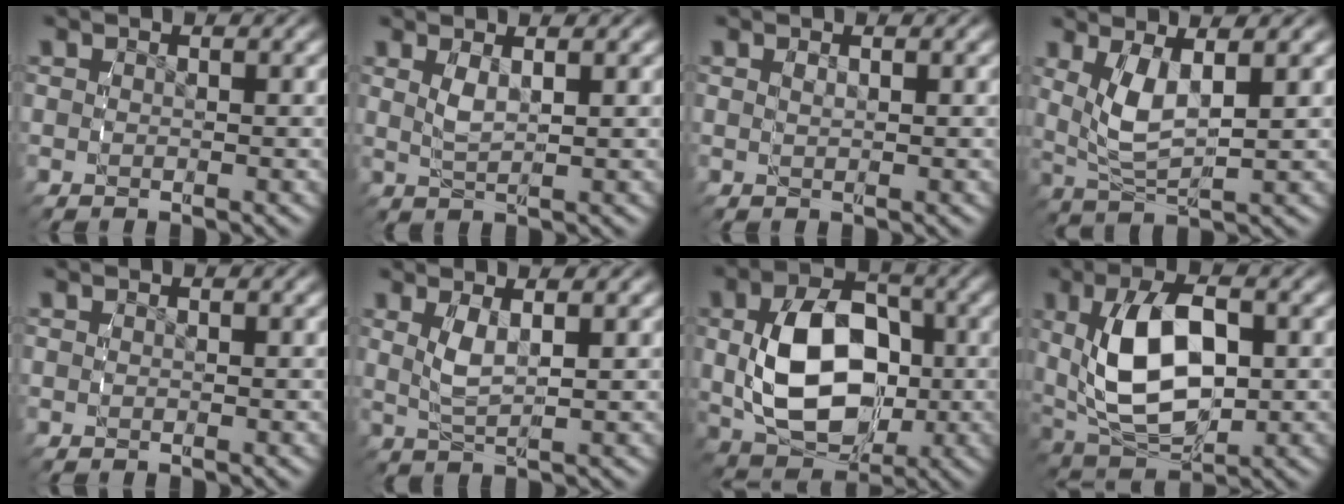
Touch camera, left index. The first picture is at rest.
{"total": 1.5, "force": [0.7, 0.3, 1.3], "torque": [-0.039, -0.003, 0.016]}
{"total": 0.6, "force": [0.1, -0.1, 0.6], "torque": [-0.010, -0.001, 0.006]}
{"total": 5.0, "force": [0.9, 3.2, 3.8], "torque": [-0.113, -0.019, 0.025]}
{"total": 0.0}
{"total": 2.5, "force": [0.7, 0.9, 2.2], "torque": [-0.060, -0.004, 0.016]}
{"total": 10.3, "force": [-0.8, 7.2, 7.3], "torque": [-0.137, -0.020, -0.007]}
{"total": 9.3, "force": [0.1, 5.8, 7.2], "torque": [-0.165, -0.018, 0.014]}